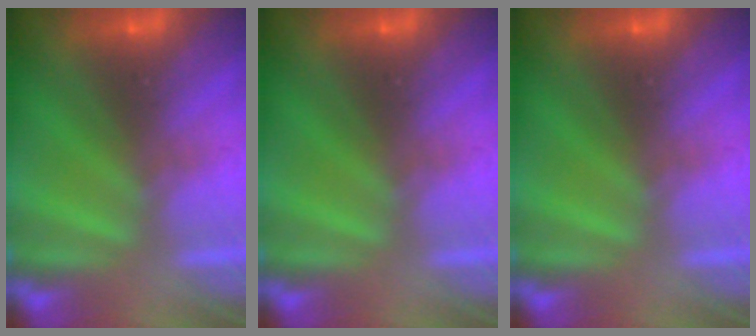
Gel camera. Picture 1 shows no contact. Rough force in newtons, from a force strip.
{"total": 0.0}
{"total": 0.0}